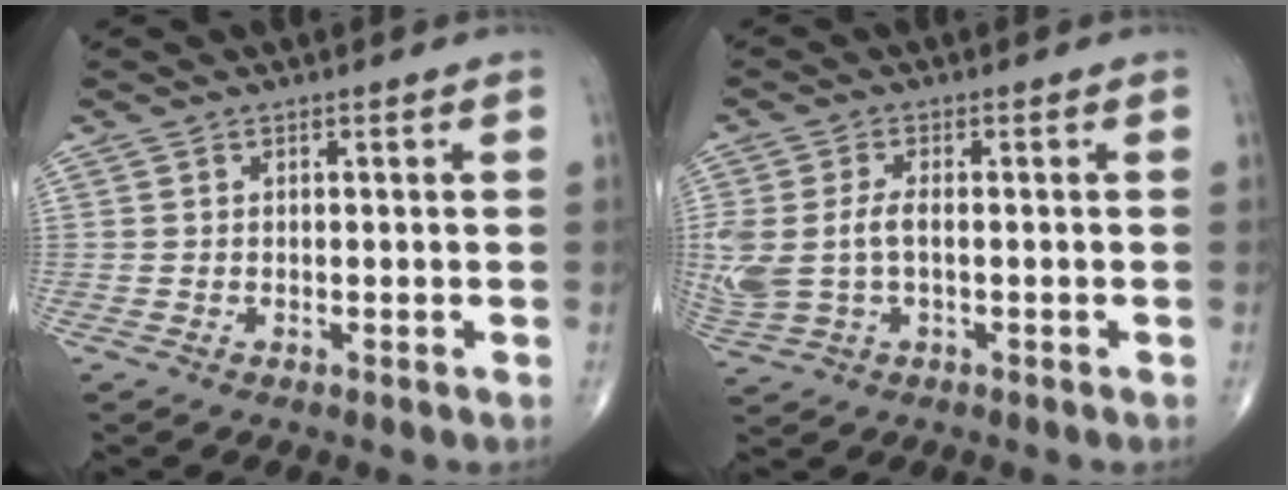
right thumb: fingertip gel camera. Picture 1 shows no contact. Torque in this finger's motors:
{"motor_torque": [0.20, 0.12, 0.57, 0.35, -0.01]}